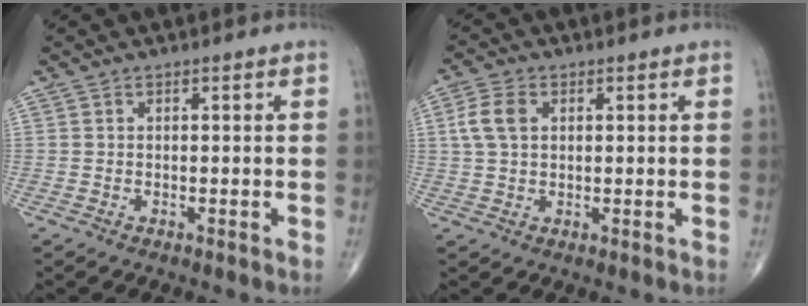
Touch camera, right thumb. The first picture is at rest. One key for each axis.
{"total": 5.3, "fx": 1.3, "fy": 3.5, "fz": 3.8, "tx": -0.083, "ty": 0.007, "tz": 0.023}